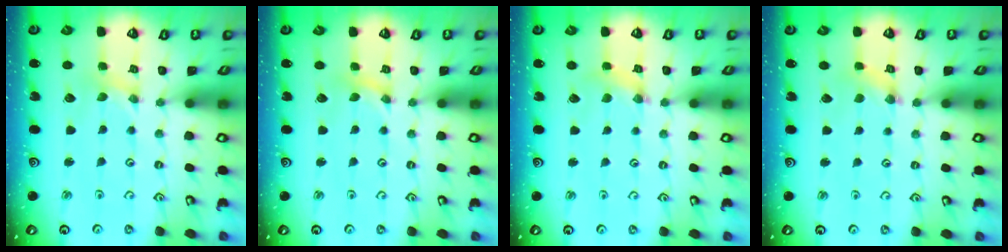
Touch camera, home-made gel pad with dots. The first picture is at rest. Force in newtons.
{"total": 0.0}
{"total": 2.8, "press": 2.8, "slide": 0.4}
{"total": 1.6, "press": 1.6, "slide": 0.2}